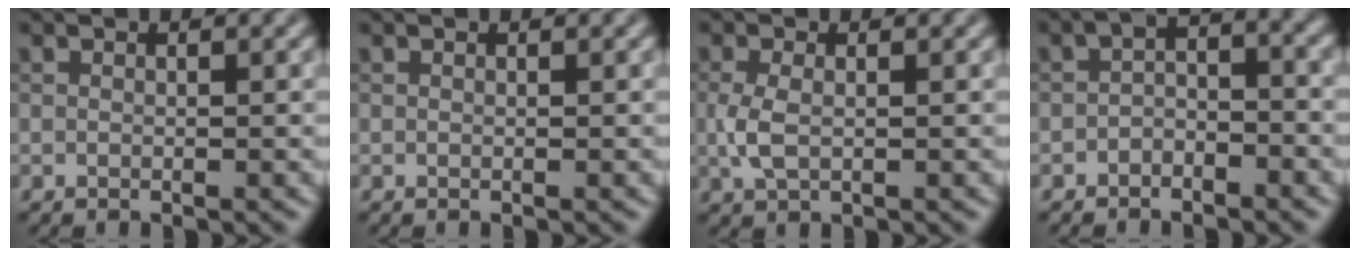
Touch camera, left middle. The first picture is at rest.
{"total": 0.0}
{"total": 2.3, "force": [-0.1, 1.3, 1.8], "torque": [-0.048, -0.003, 0.000]}
{"total": 2.3, "force": [-1.4, 1.2, 1.4], "torque": [-0.025, 0.010, -0.030]}